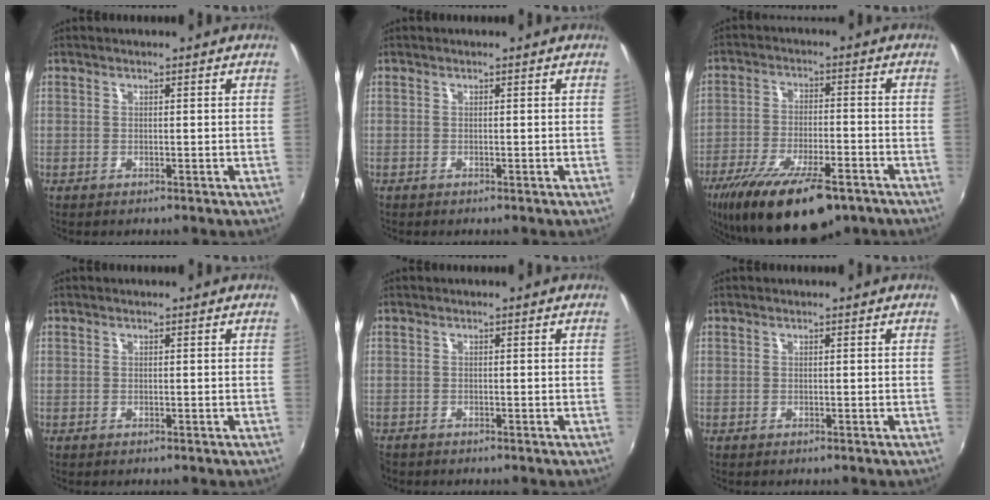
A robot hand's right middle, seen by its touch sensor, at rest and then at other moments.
{"total": 0.0}
{"total": 18.7, "force": [-13.0, 6.1, 12.0], "torque": [-0.236, -0.049, -0.208]}
{"total": 0.0}
{"total": 1.1, "force": [-1.0, 0.4, 0.1], "torque": [-0.007, -0.004, -0.021]}
{"total": 0.0}